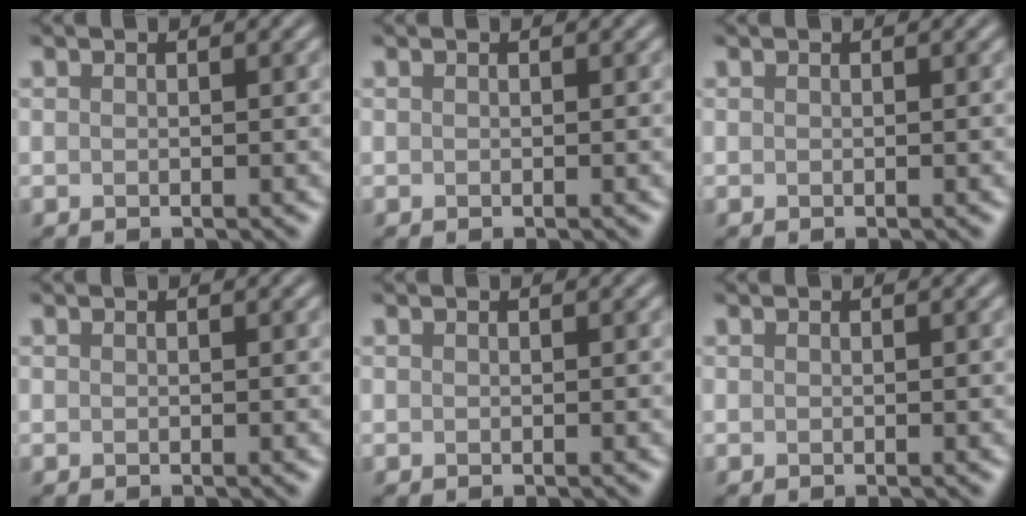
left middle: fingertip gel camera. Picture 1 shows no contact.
{"total": 0.0}
{"total": 0.0}
{"total": 0.0}
{"total": 0.0}
{"total": 0.0}